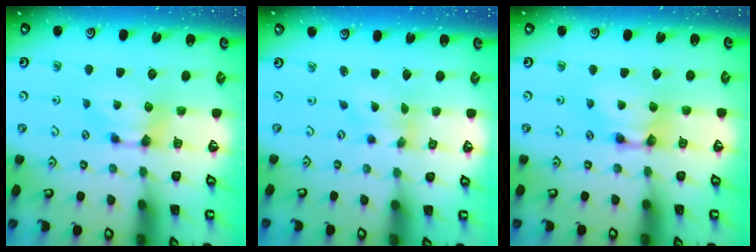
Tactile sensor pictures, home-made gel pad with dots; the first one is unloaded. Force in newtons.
{"total": 1.3, "press": 0.7, "slide": 1.0}
{"total": 2.5, "press": 2.5, "slide": 0.1}